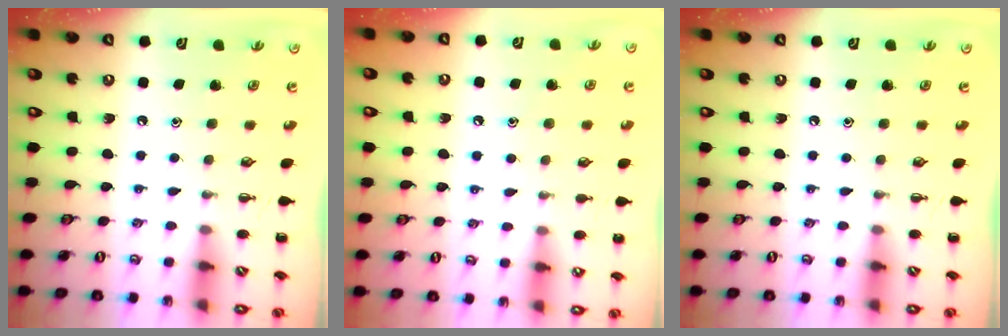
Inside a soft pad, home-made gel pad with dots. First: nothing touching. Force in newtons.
{"total": 5.9, "press": 5.7, "slide": 1.7}
{"total": 0.0}